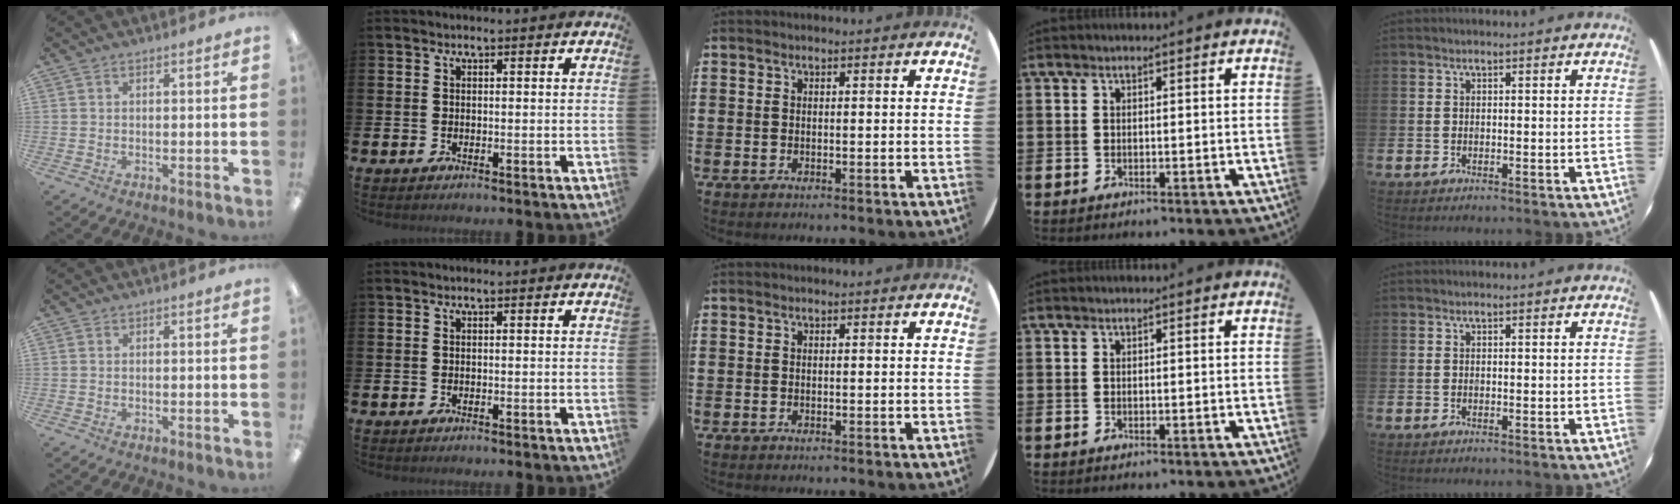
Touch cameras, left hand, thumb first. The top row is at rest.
{}